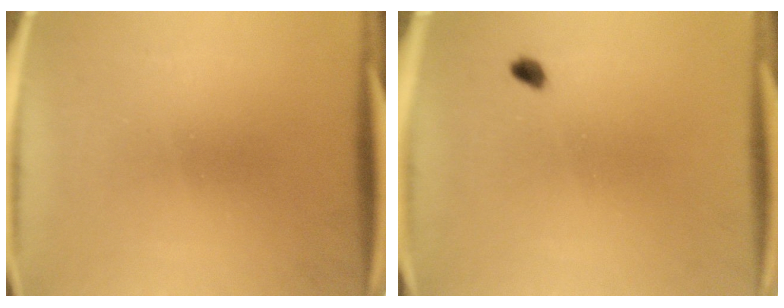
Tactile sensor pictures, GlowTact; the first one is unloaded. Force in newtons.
{"total": 1.4}